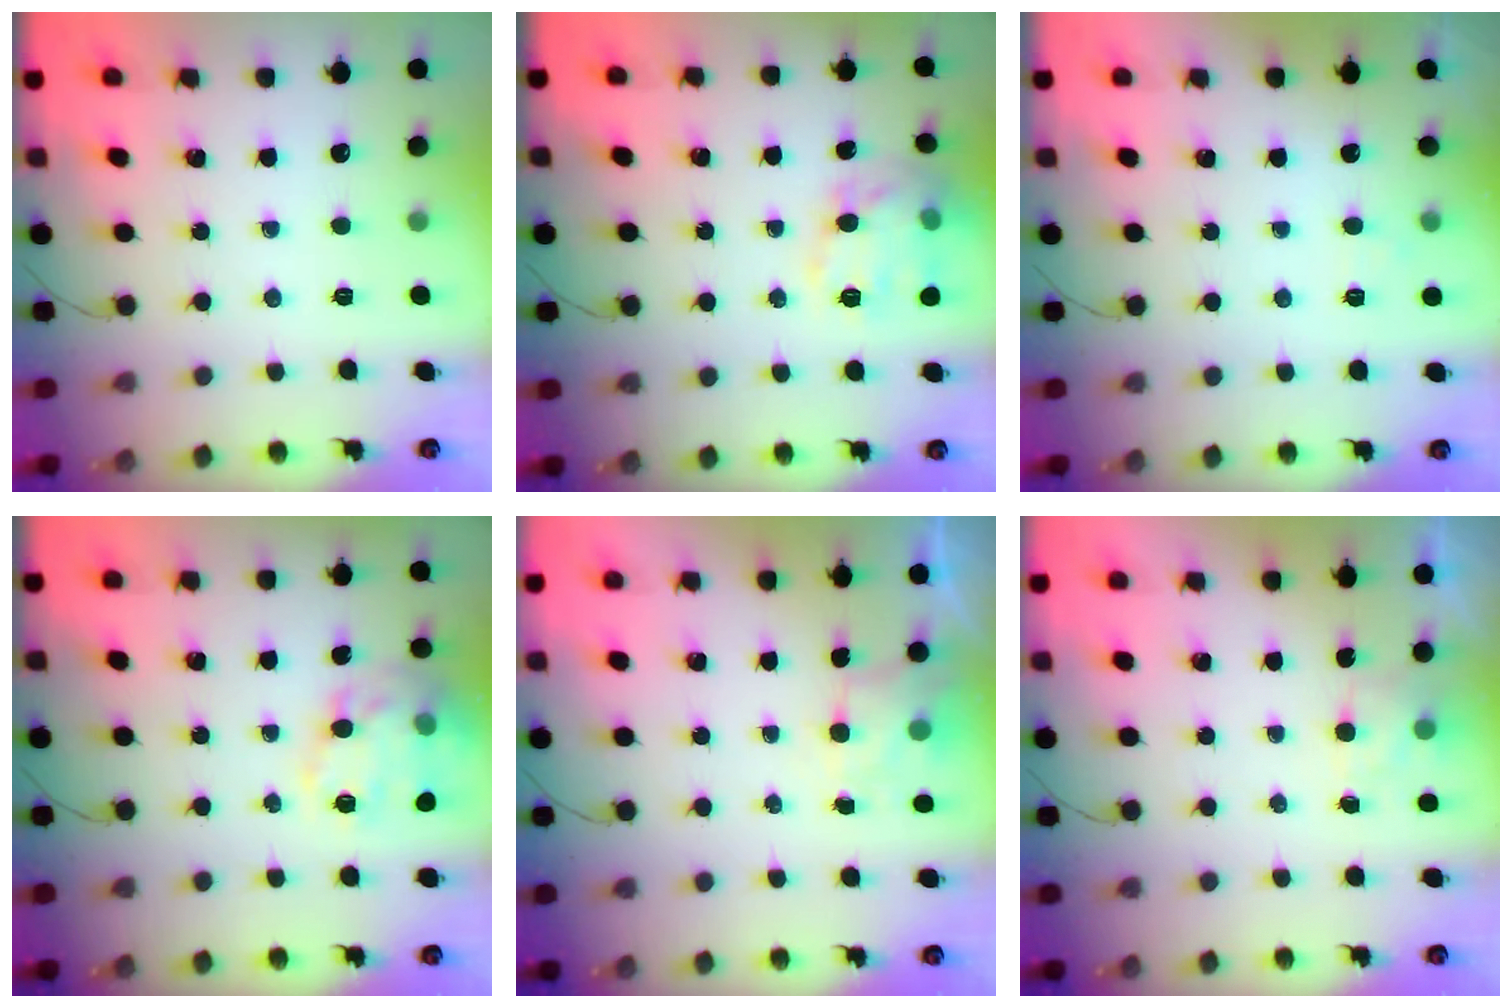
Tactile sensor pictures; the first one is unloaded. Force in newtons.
{"total": 13.1, "press": 13.1, "slide": 0.4}
{"total": 3.5, "press": 3.3, "slide": 1.0}
{"total": 17.9, "press": 17.8, "slide": 1.7}
{"total": 1.9, "press": 1.6, "slide": 1.0}
{"total": 1.9, "press": 1.5, "slide": 1.2}